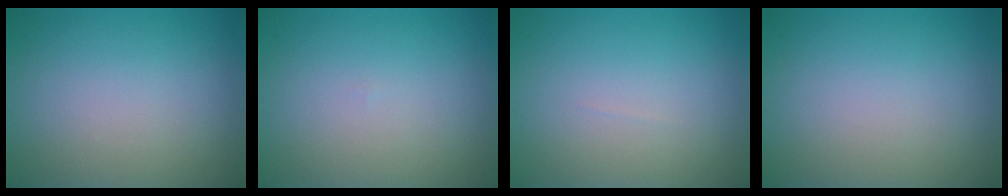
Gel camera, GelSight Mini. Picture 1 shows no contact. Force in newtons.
{"total": 0.0}
{"total": 0.0}
{"total": 0.0}